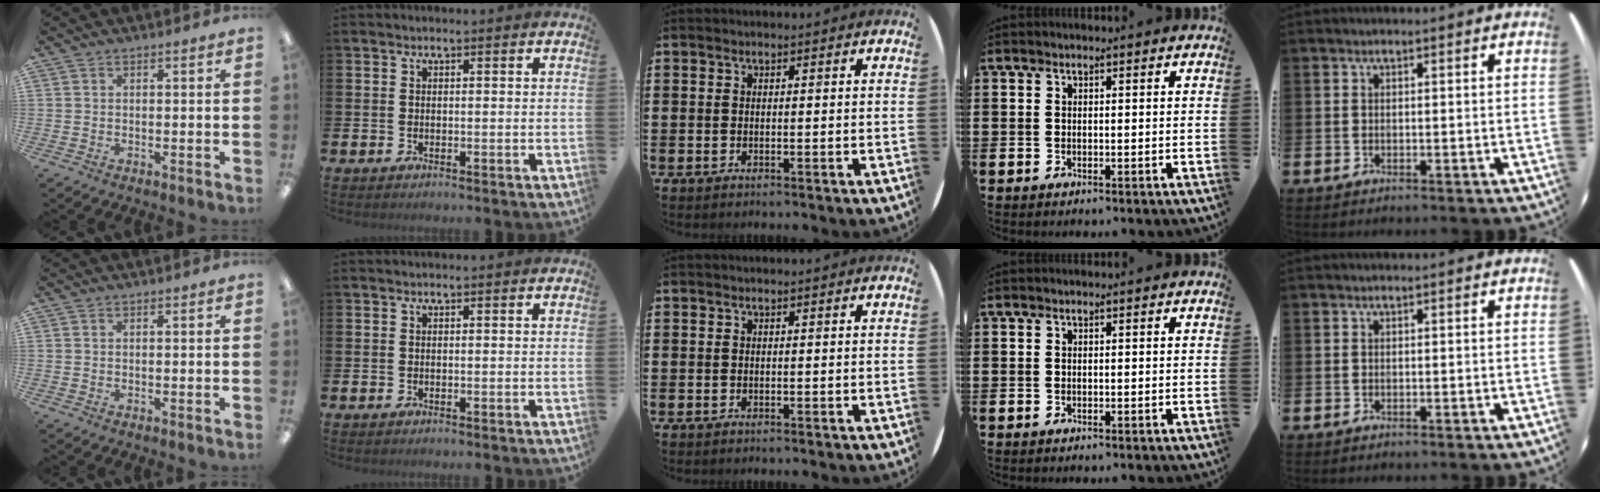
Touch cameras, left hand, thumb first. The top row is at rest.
{}